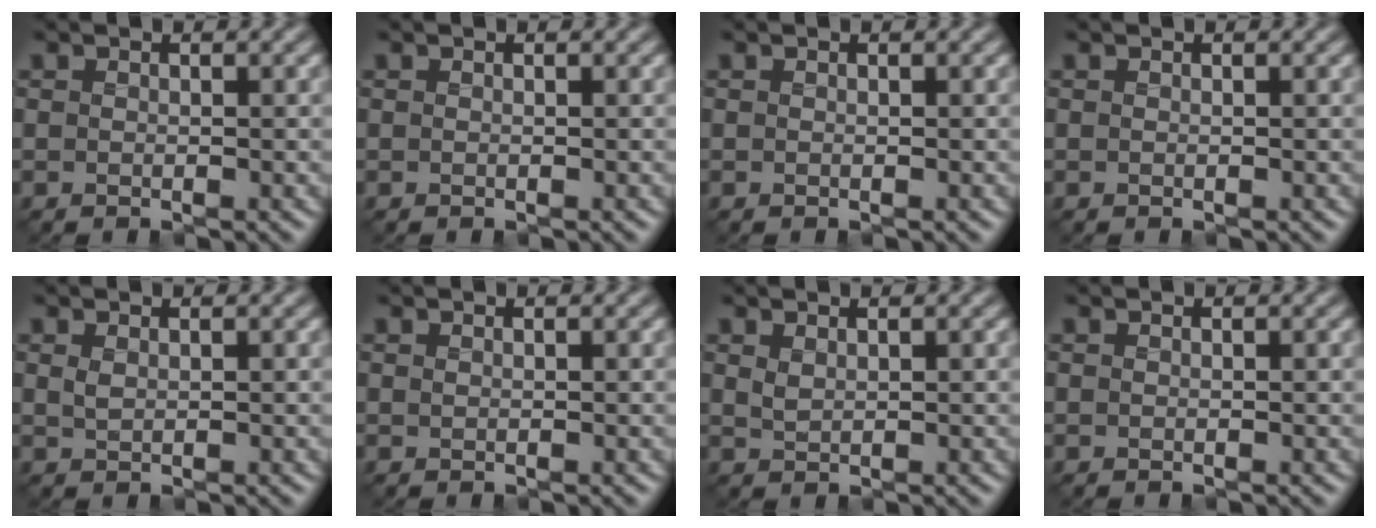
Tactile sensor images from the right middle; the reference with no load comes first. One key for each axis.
{"total": 0.0}
{"total": 0.0}
{"total": 0.0}
{"total": 0.6, "fx": 0.3, "fy": 0.3, "fz": 0.5, "tx": -0.017, "ty": 0.001, "tz": 0.007}
{"total": 0.0}
{"total": 0.9, "fx": 0.6, "fy": 0.3, "fz": 0.6, "tx": -0.019, "ty": -0.001, "tz": 0.014}
{"total": 0.0}